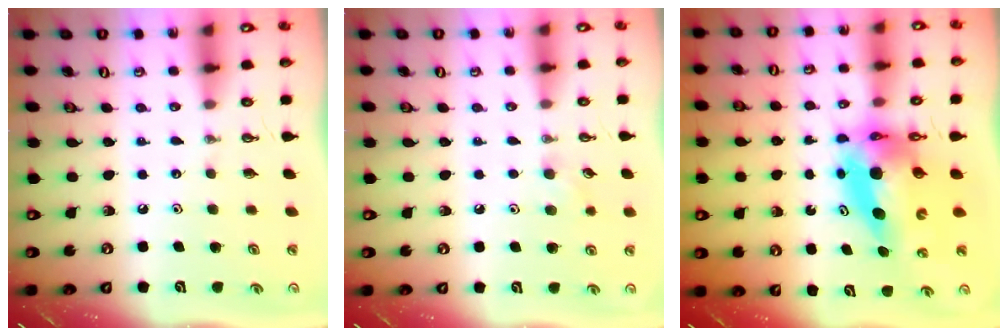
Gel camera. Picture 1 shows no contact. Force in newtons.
{"total": 5.8, "press": 5.6, "slide": 1.4}
{"total": 10.0, "press": 9.9, "slide": 0.8}